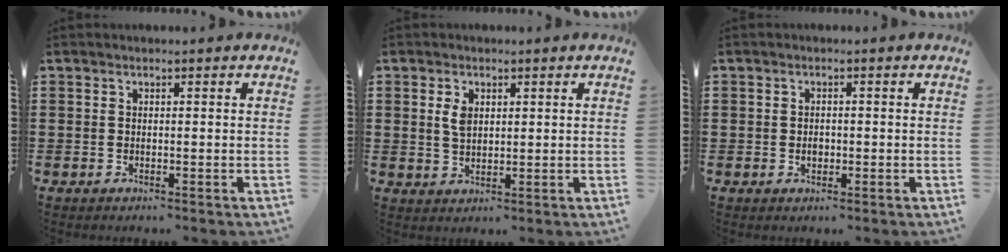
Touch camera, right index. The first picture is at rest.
{"total": 3.1, "force": [1.0, 1.8, 2.4], "torque": [-0.053, 0.006, 0.017]}
{"total": 1.4, "force": [-0.3, 1.2, 0.7], "torque": [-0.016, 0.005, -0.005]}